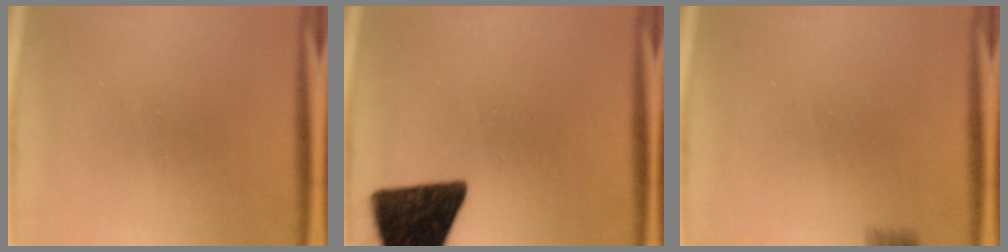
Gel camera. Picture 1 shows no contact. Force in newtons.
{"total": 15.1}
{"total": 2.1}